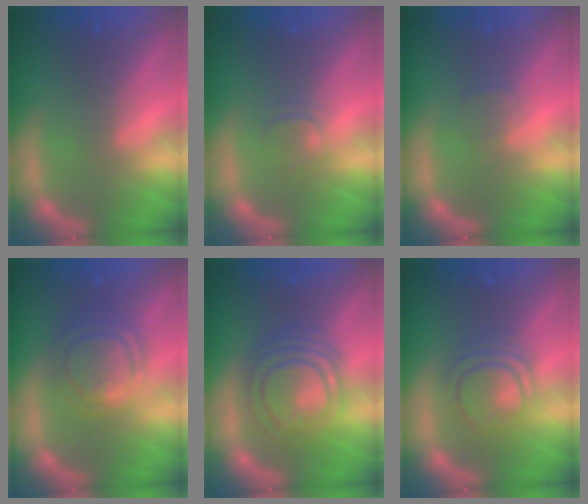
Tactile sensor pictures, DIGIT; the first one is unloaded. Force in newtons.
{"total": 1.4}
{"total": 1.0}
{"total": 6.5}
{"total": 8.6}
{"total": 5.6}